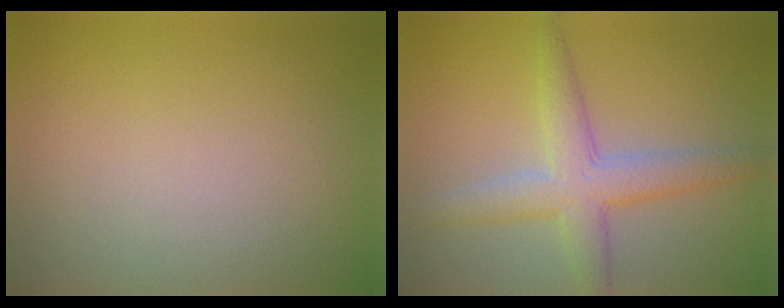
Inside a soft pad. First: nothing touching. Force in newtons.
{"total": 4.5, "press": 4.5, "slide": 0.1}